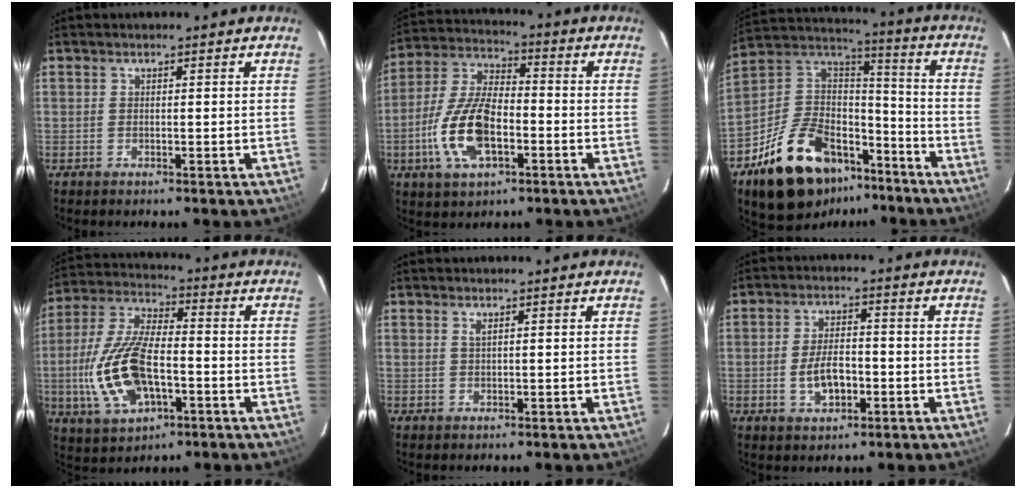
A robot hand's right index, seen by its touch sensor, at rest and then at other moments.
{"total": 13.9, "force": [-4.4, 6.4, 11.5], "torque": [-0.248, 0.003, -0.083]}
{"total": 23.6, "force": [-14.6, 13.4, 12.8], "torque": [-0.268, 0.042, -0.222]}
{"total": 16.3, "force": [-4.0, 7.8, 13.8], "torque": [-0.304, -0.003, -0.068]}
{"total": 0.7, "force": [0.5, 0.0, 0.6], "torque": [-0.011, 0.001, 0.009]}
{"total": 6.2, "force": [-1.8, 3.1, 5.1], "torque": [-0.102, 0.003, -0.026]}